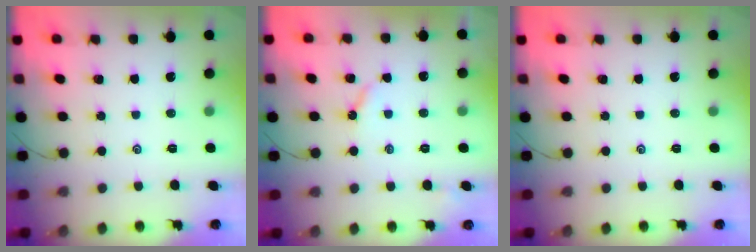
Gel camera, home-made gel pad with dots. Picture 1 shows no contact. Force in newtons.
{"total": 3.4, "press": 3.4, "slide": 0.6}
{"total": 0.0}